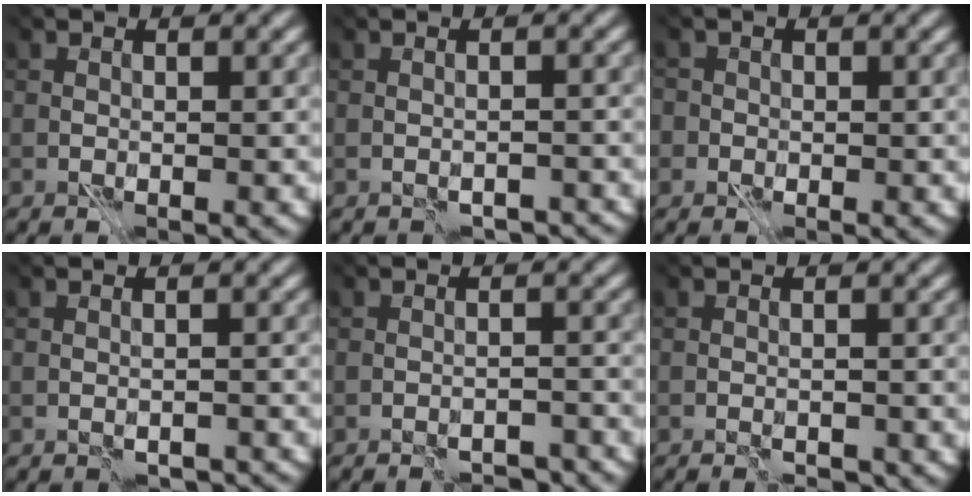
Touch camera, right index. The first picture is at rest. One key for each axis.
{"total": 1.6, "fx": -1.4, "fy": 0.6, "fz": -0.4, "tx": 0.030, "ty": 0.002, "tz": -0.013}
{"total": 2.9, "fx": 0.3, "fy": 2.6, "fz": 1.1, "tx": -0.017, "ty": 0.021, "tz": -0.021}
{"total": 0.9, "fx": -0.7, "fy": 0.1, "fz": -0.5, "tx": 0.022, "ty": 0.002, "tz": -0.010}
{"total": 3.5, "fx": -3.5, "fy": -0.2, "fz": 0.2, "tx": 0.008, "ty": 0.016, "tz": -0.034}
{"total": 1.1, "fx": -1.1, "fy": -0.1, "fz": 0.1, "tx": 0.005, "ty": -0.002, "tz": -0.012}